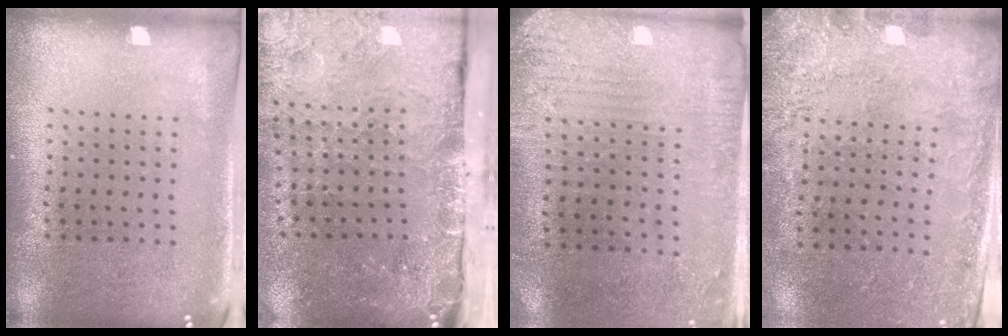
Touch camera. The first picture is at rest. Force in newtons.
{"total": 4.7, "press": 3.6, "slide": 3.1}
{"total": 2.8, "press": 2.4, "slide": 1.4}
{"total": 2.5, "press": 2.1, "slide": 1.3}